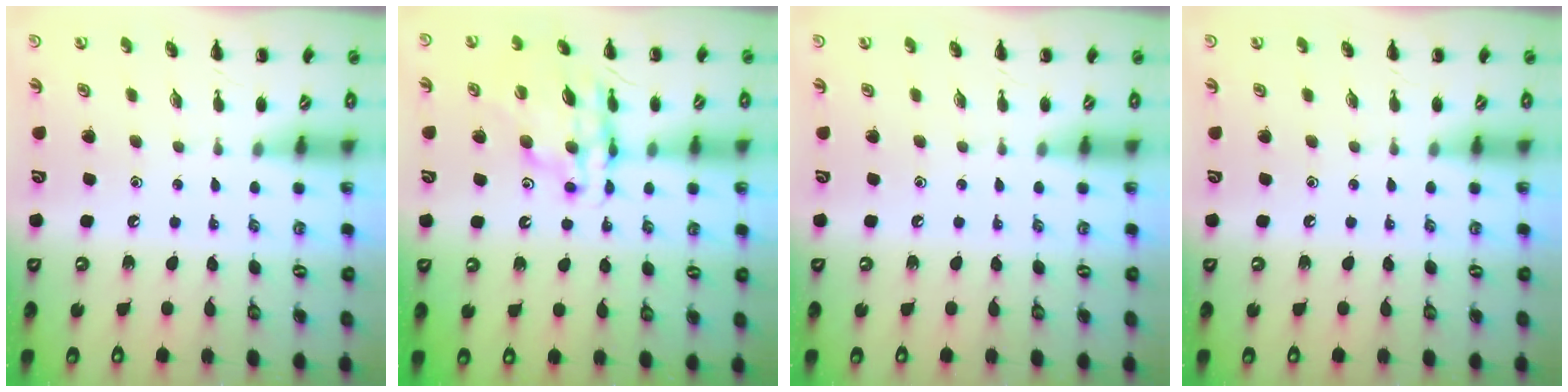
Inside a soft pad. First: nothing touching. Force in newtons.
{"total": 12.4, "press": 11.8, "slide": 3.6}
{"total": 0.0}
{"total": 0.0}